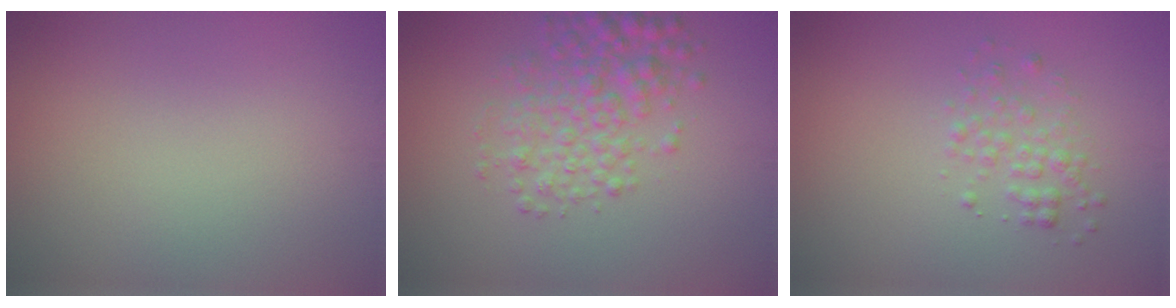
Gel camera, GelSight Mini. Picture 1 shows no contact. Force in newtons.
{"total": 4.2, "press": 4.2, "slide": 0.1}
{"total": 1.8, "press": 1.8, "slide": 0.1}